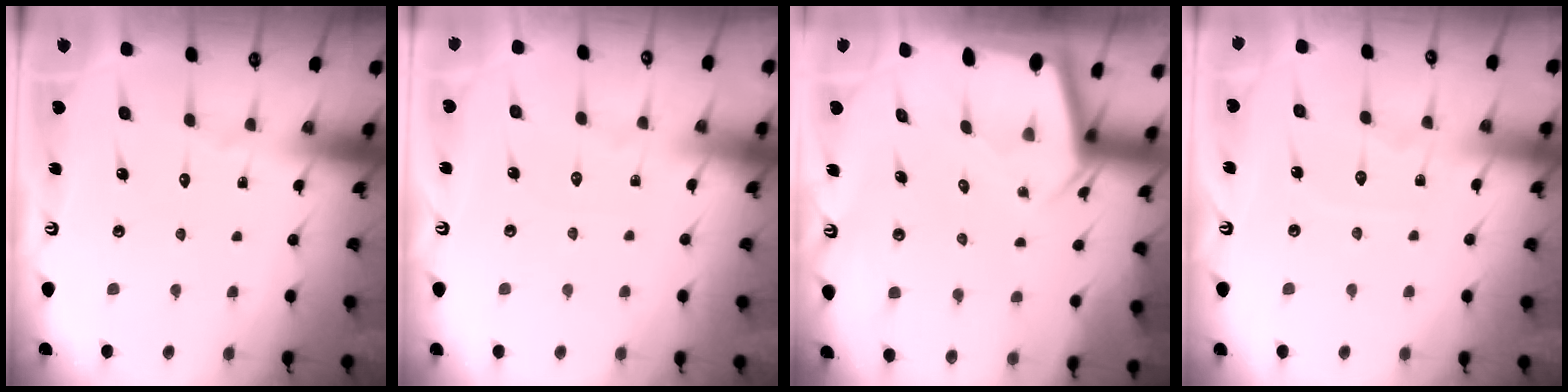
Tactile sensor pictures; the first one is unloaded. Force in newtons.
{"total": 2.4, "press": 2.4, "slide": 0.3}
{"total": 2.4, "press": 2.4, "slide": 0.1}
{"total": 5.9, "press": 5.9, "slide": 0.6}